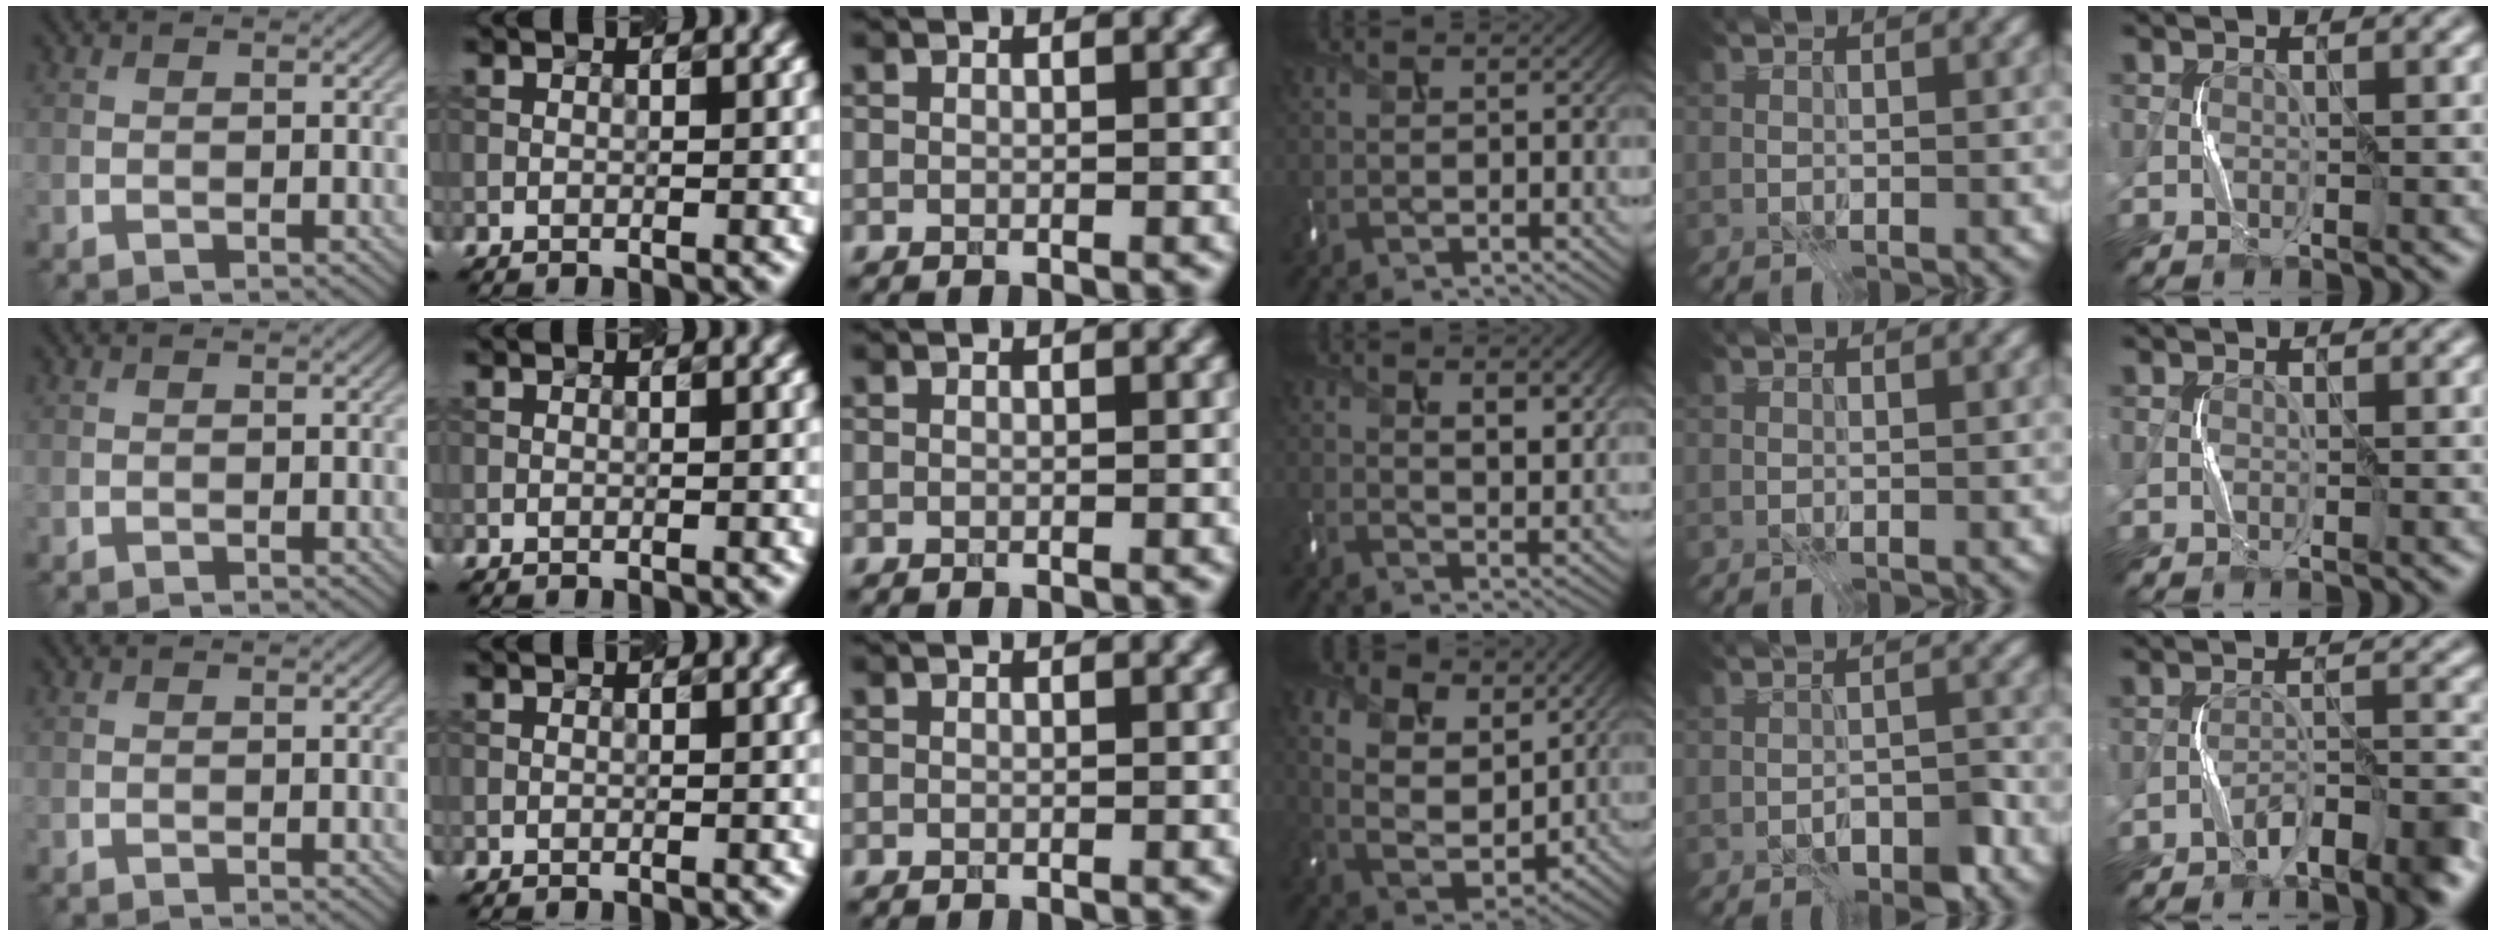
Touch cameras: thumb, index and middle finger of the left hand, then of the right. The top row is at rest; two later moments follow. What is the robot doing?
{"motion": "squeeze", "object": "air blower"}